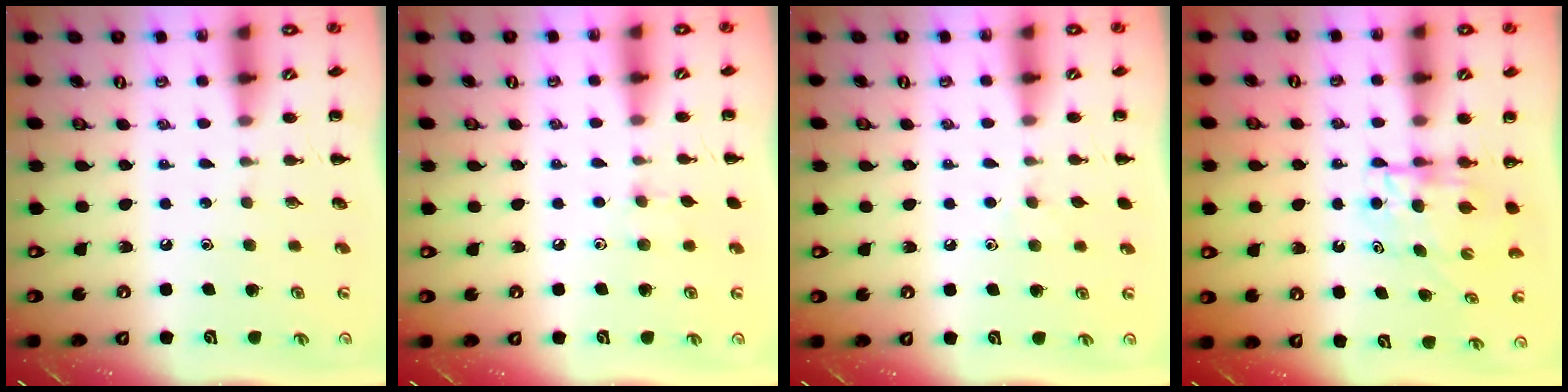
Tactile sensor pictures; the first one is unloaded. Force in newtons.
{"total": 5.2, "press": 4.9, "slide": 1.6}
{"total": 3.8, "press": 3.6, "slide": 1.4}
{"total": 5.0, "press": 5.0, "slide": 0.1}